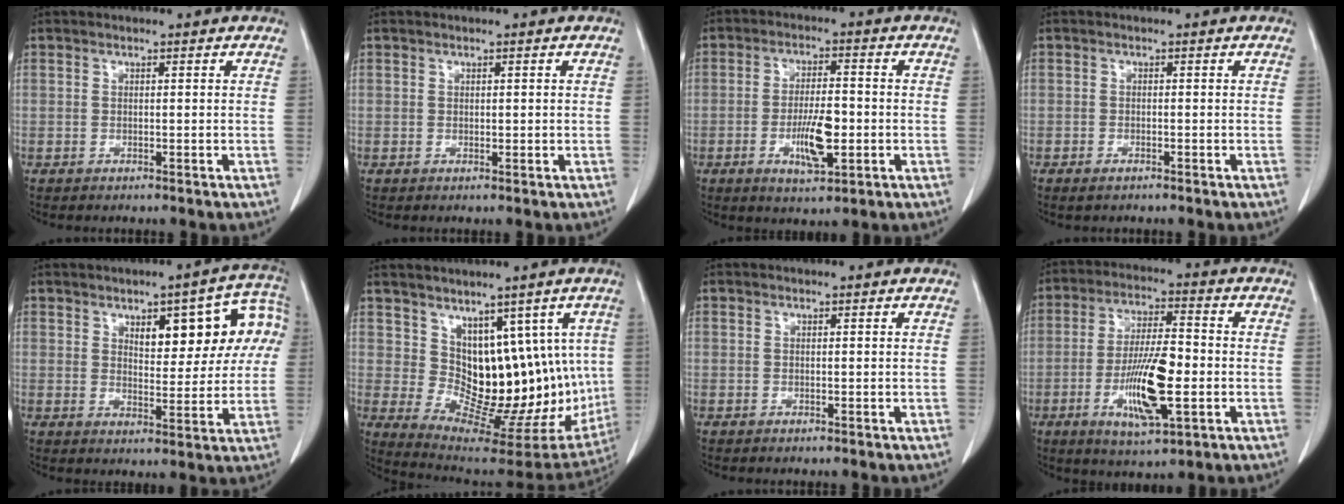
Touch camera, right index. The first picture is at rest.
{"total": 0.6, "force": [0.2, 0.4, 0.4], "torque": [-0.004, -0.002, 0.002]}
{"total": 7.6, "force": [-1.9, 2.1, 7.0], "torque": [-0.129, -0.004, -0.030]}
{"total": 1.1, "force": [-0.8, 0.4, 0.7], "torque": [-0.015, -0.001, -0.011]}
{"total": 12.0, "force": [3.9, 4.6, 10.4], "torque": [-0.123, 0.032, 0.054]}
{"total": 15.3, "force": [3.1, 9.4, 11.7], "torque": [-0.138, 0.004, 0.077]}
{"total": 0.0}
{"total": 12.3, "force": [-2.9, 2.7, 11.7], "torque": [-0.222, -0.007, -0.048]}